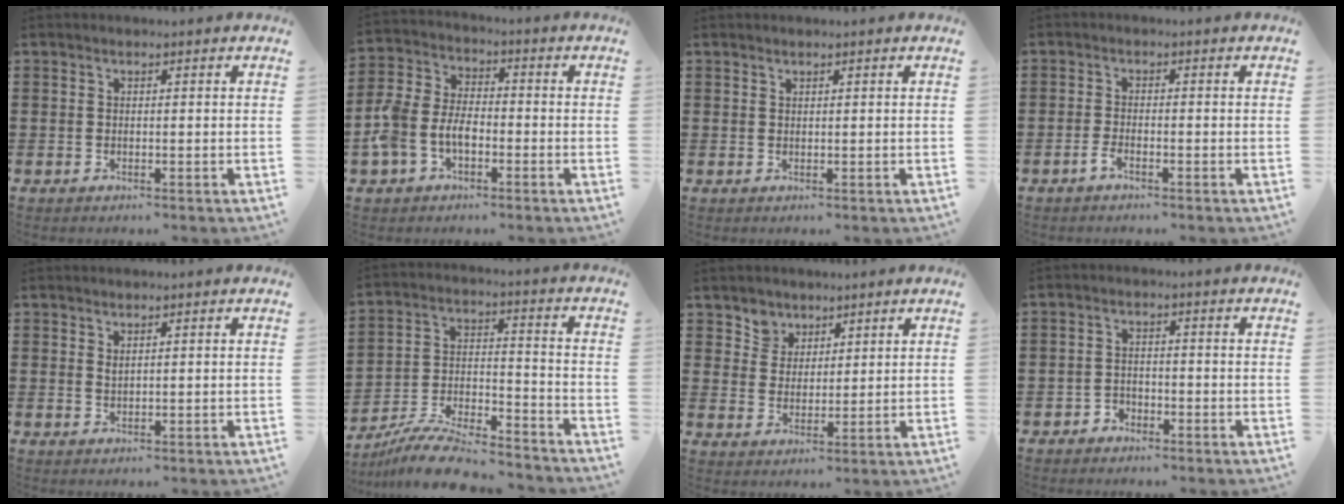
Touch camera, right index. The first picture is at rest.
{"total": 6.2, "force": [-2.5, 4.1, 4.0], "torque": [-0.124, -0.003, -0.060]}
{"total": 0.6, "force": [0.5, 0.3, 0.1], "torque": [-0.003, 0.001, 0.010]}
{"total": 1.6, "force": [-1.2, 0.3, 1.1], "torque": [-0.028, -0.003, -0.024]}
{"total": 0.9, "force": [0.7, 0.2, 0.6], "torque": [-0.013, 0.000, 0.013]}
{"total": 10.0, "force": [-9.2, 1.2, 3.7], "torque": [-0.068, 0.022, -0.178]}
{"total": 4.4, "force": [3.1, 3.2, -0.2], "torque": [-0.019, 0.007, 0.058]}
{"total": 1.9, "force": [-1.6, 1.1, 0.0], "torque": [-0.006, 0.002, -0.035]}